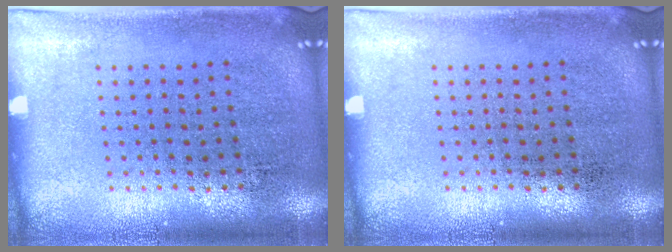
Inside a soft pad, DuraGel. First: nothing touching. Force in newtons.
{"total": 0.0}